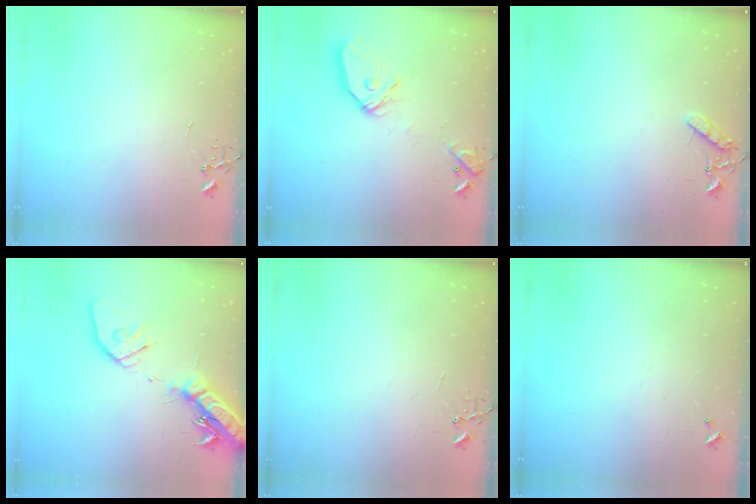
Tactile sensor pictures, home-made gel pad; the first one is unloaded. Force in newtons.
{"total": 14.7, "press": 14.6, "slide": 1.9}
{"total": 8.1, "press": 8.1, "slide": 0.3}
{"total": 19.4, "press": 19.1, "slide": 3.5}
{"total": 0.0}
{"total": 0.0}